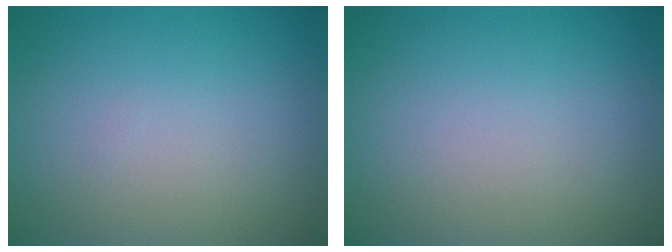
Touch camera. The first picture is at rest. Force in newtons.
{"total": 0.0}